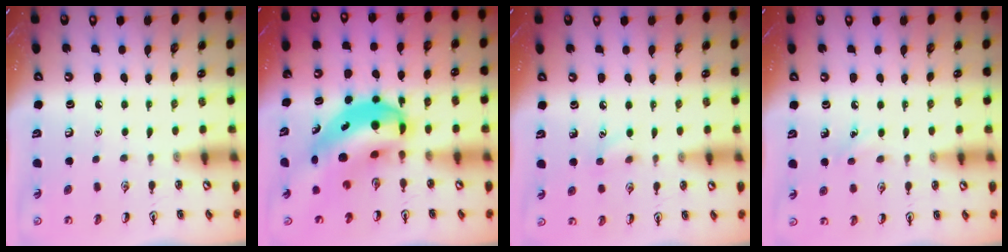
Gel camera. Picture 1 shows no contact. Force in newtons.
{"total": 10.4, "press": 9.9, "slide": 3.1}
{"total": 5.6, "press": 5.3, "slide": 1.8}
{"total": 5.8, "press": 5.5, "slide": 1.9}